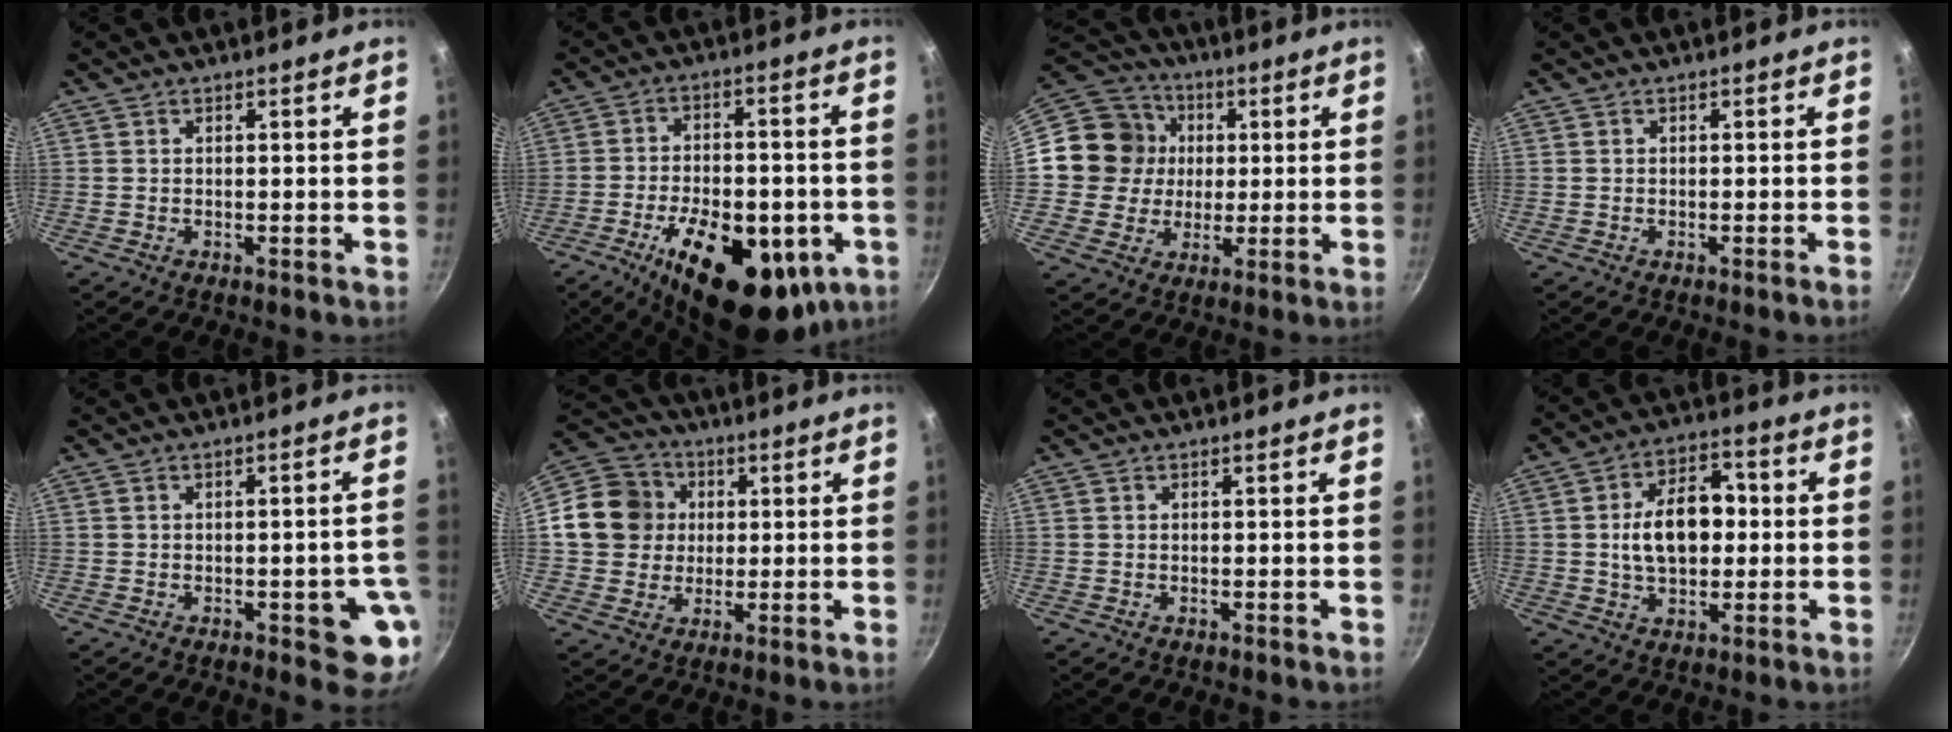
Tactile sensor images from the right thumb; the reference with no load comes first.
{"total": 22.8, "force": [-8.9, 11.4, 17.7], "torque": [-0.249, 0.016, -0.120]}
{"total": 13.8, "force": [1.2, 13.1, 4.1], "torque": [-0.046, 0.022, 0.010]}
{"total": 0.5, "force": [-0.3, -0.1, 0.4], "torque": [-0.018, 0.006, -0.004]}
{"total": 8.1, "force": [-2.4, 3.2, 7.0], "torque": [-0.052, 0.007, -0.028]}
{"total": 12.7, "force": [1.6, 11.6, 5.0], "torque": [-0.065, 0.023, 0.019]}
{"total": 0.0}
{"total": 12.9, "force": [0.4, 8.4, 9.7], "torque": [-0.122, 0.021, -0.001]}